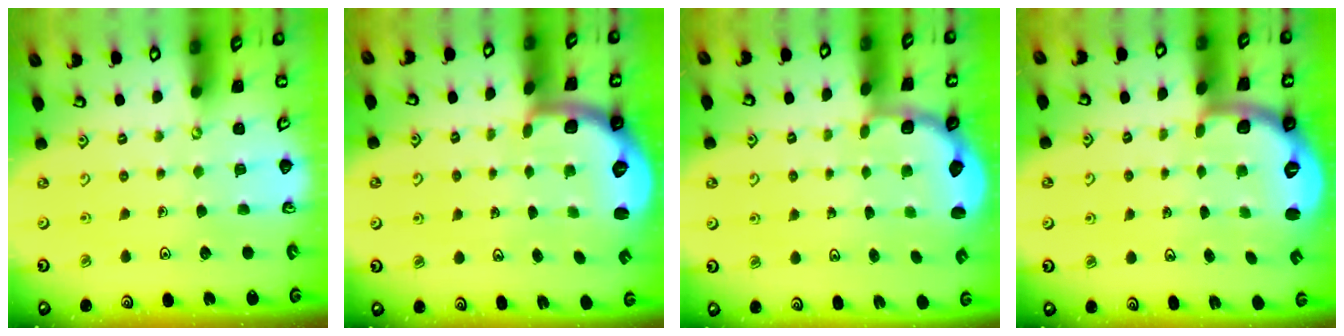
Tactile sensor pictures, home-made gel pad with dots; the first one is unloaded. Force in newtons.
{"total": 1.7, "press": 1.6, "slide": 0.4}
{"total": 2.6, "press": 2.1, "slide": 1.5}
{"total": 2.8, "press": 1.8, "slide": 2.1}